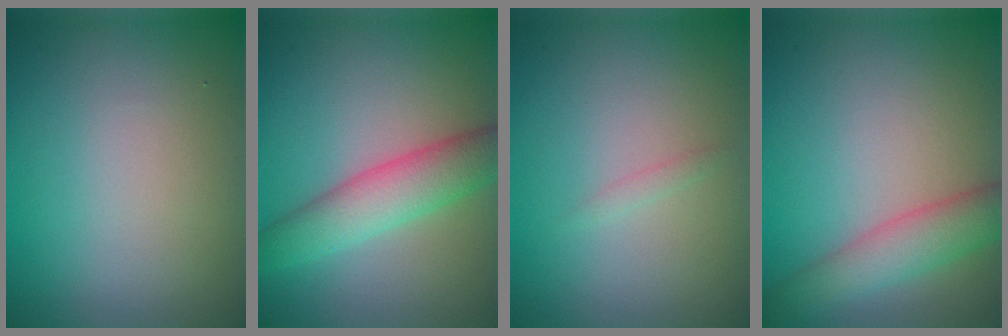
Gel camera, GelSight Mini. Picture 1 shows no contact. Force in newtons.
{"total": 4.9, "press": 4.9, "slide": 0.0}
{"total": 0.6, "press": 0.6, "slide": 0.0}
{"total": 4.2, "press": 4.2, "slide": 0.3}